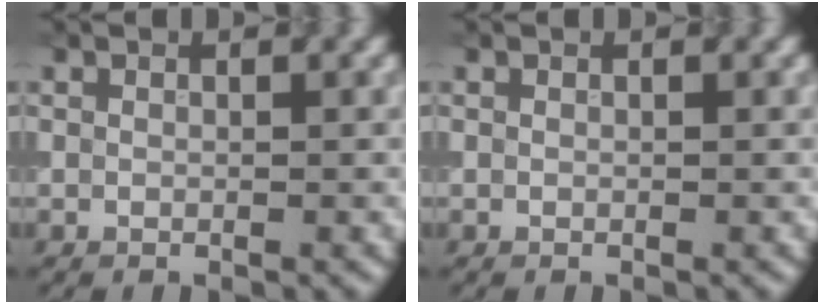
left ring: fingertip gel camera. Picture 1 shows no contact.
{"total": 0.0}